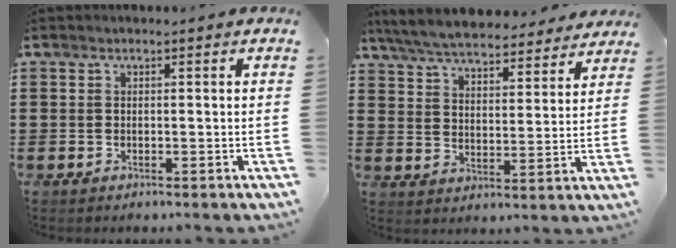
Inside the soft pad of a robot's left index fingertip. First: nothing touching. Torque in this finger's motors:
{"motor_torque": [2.14, 0.00, 0.61, 0.21]}